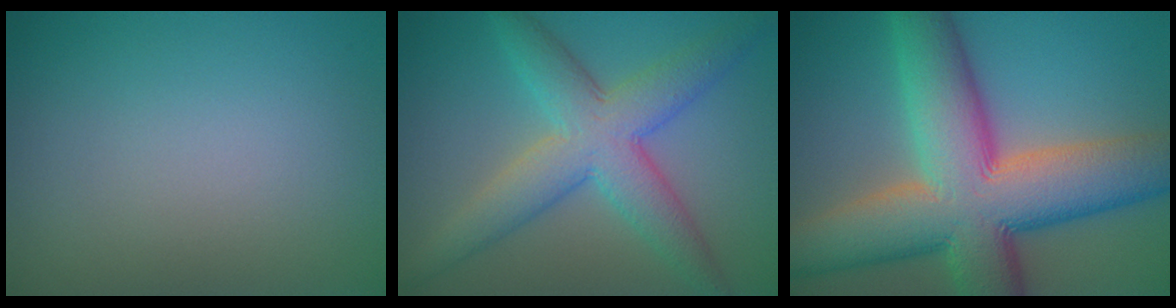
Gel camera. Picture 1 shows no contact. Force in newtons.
{"total": 6.4, "press": 6.4, "slide": 0.1}
{"total": 13.9, "press": 13.8, "slide": 0.6}